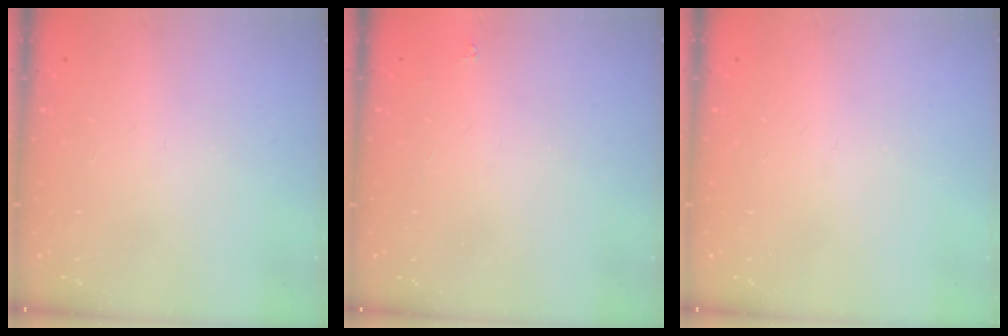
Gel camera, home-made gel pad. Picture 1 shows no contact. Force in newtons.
{"total": 1.6, "press": 1.5, "slide": 0.2}
{"total": 0.0}